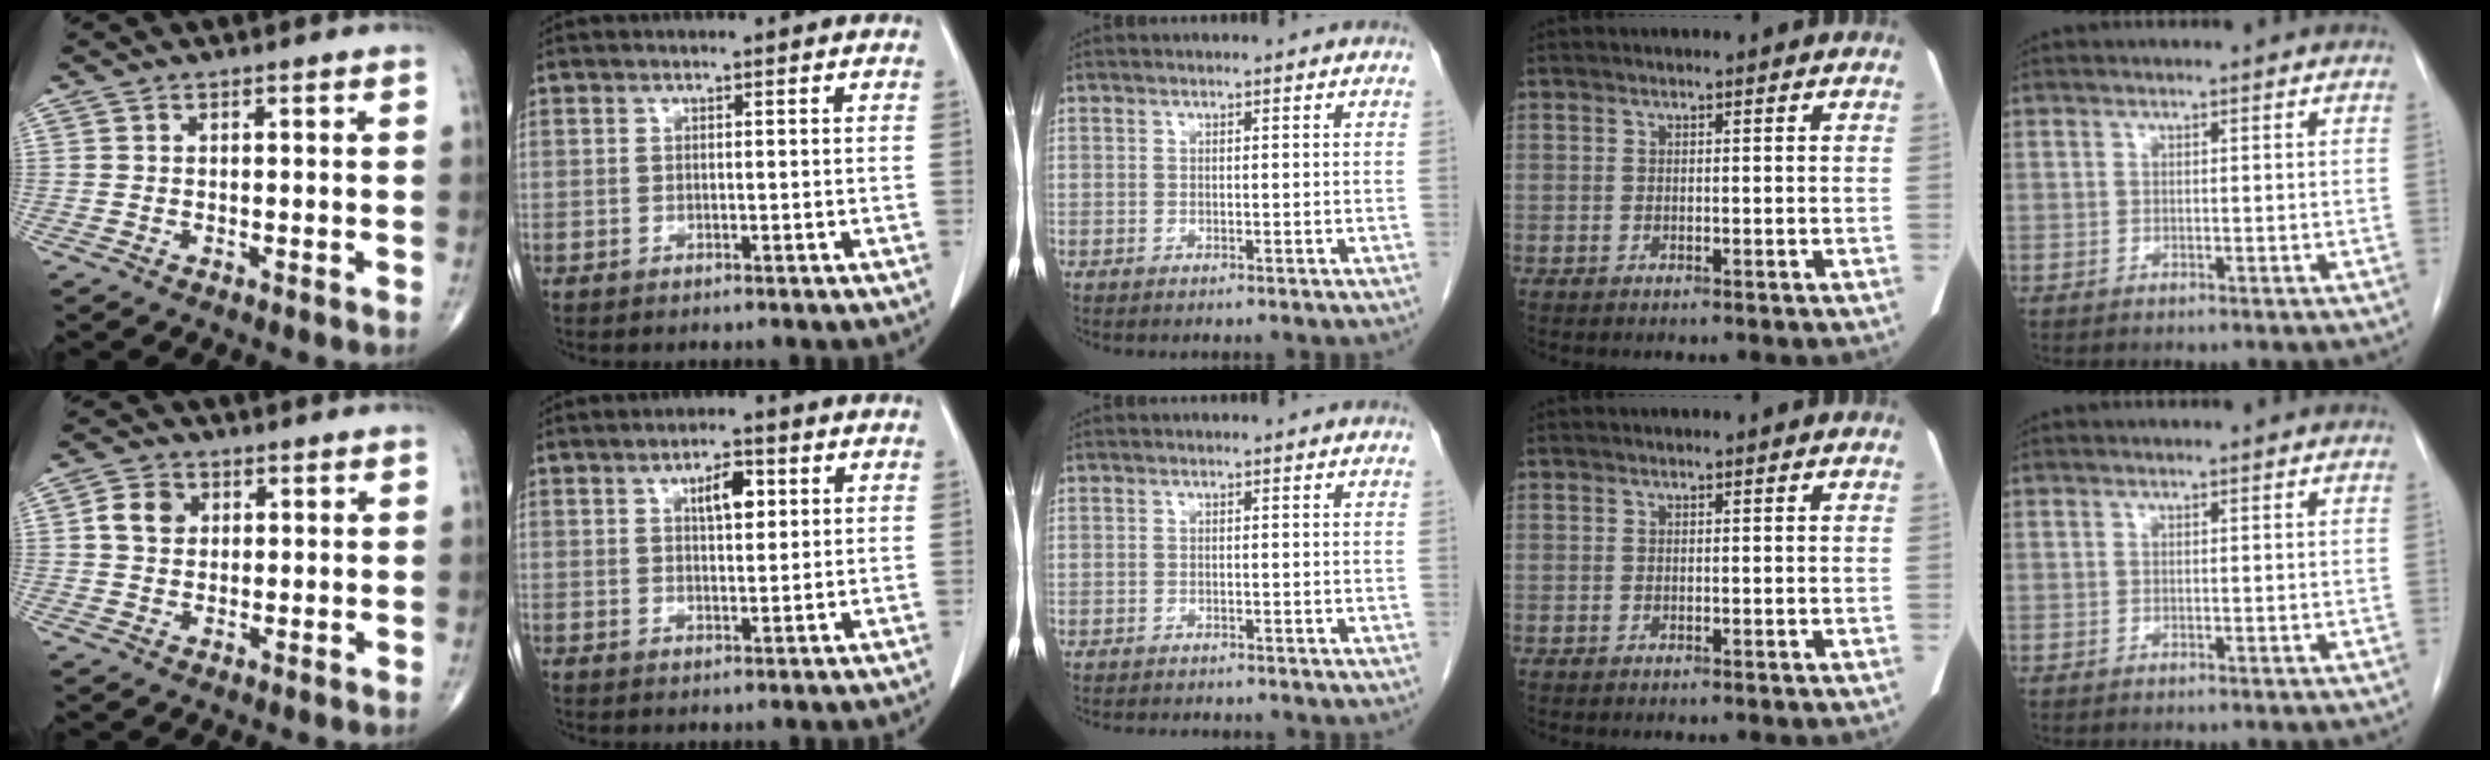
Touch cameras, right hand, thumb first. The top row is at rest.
{"thumb": {"total": 4.9, "force": [1.1, 4.0, 2.6], "torque": [-0.036, 0.003, 0.015]}, "index": {"total": 4.5, "force": [1.7, 1.7, 3.9], "torque": [-0.062, 0.003, 0.027]}, "middle": {"total": 3.5, "force": [-3.3, 0.8, 1.1], "torque": [-0.014, -0.006, -0.044]}}